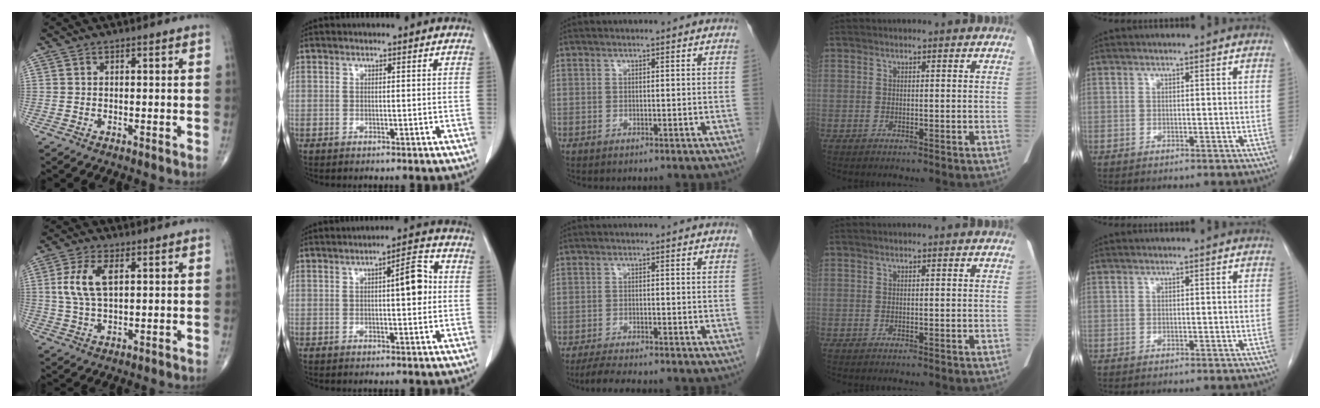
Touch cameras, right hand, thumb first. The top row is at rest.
{"thumb": {"total": 7.8, "force": [2.0, 3.8, 6.6], "torque": [-0.142, 0.000, 0.040]}, "index": {"total": 5.6, "force": [0.5, 1.4, 5.4], "torque": [-0.075, 0.013, 0.003]}, "middle": {"total": 5.6, "force": [-4.8, 0.6, 2.7], "torque": [-0.046, -0.014, -0.076]}}